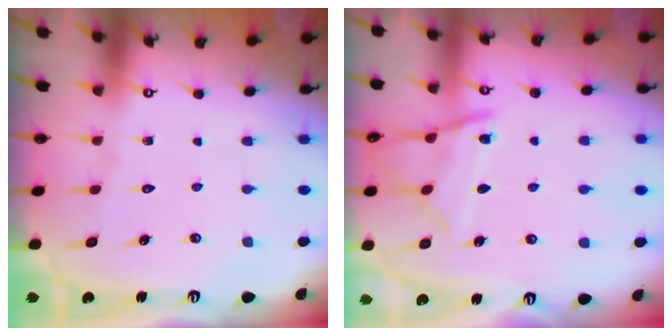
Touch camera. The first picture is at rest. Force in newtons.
{"total": 11.3, "press": 11.3, "slide": 1.0}